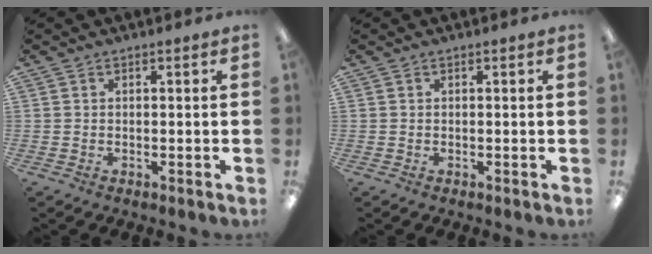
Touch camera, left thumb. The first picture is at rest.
{"total": 0.0}